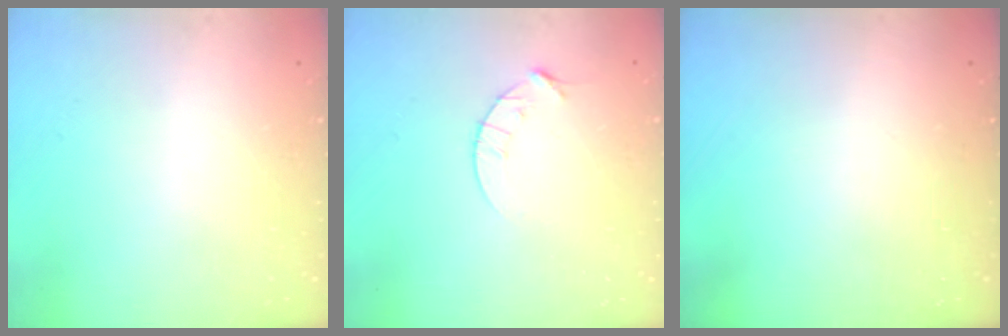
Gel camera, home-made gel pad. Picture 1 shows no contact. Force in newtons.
{"total": 4.8, "press": 4.8, "slide": 0.6}
{"total": 0.0}